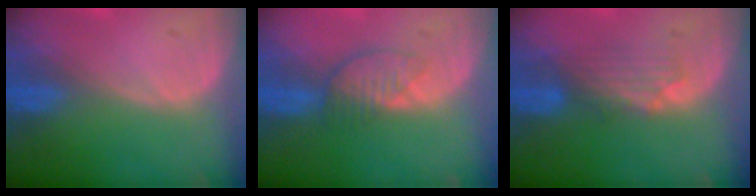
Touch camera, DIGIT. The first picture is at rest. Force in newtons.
{"total": 4.0, "press": 3.5, "slide": 1.8}
{"total": 4.0, "press": 3.6, "slide": 1.5}